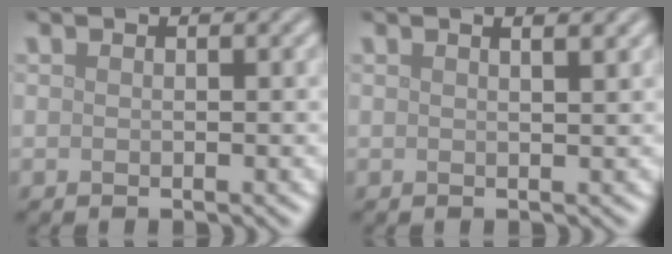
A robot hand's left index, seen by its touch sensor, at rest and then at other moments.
{"total": 2.1, "force": [1.3, 0.7, 1.5], "torque": [-0.009, 0.009, -0.001]}